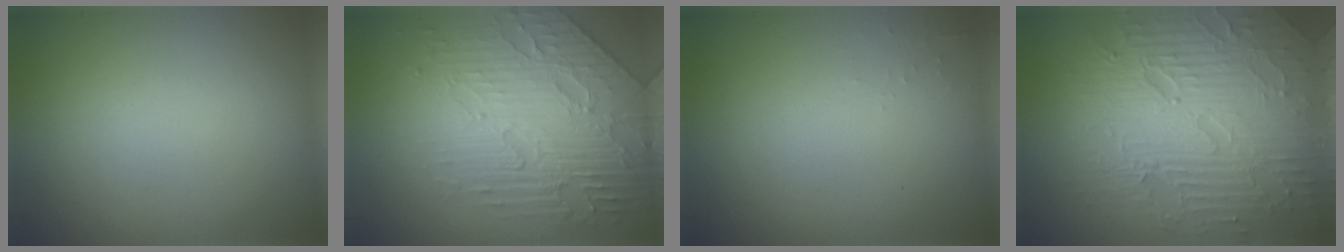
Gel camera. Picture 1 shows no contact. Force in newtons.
{"total": 7.0, "press": 5.4, "slide": 4.5}
{"total": 0.5, "press": 0.5, "slide": 0.2}
{"total": 9.1, "press": 6.3, "slide": 6.5}